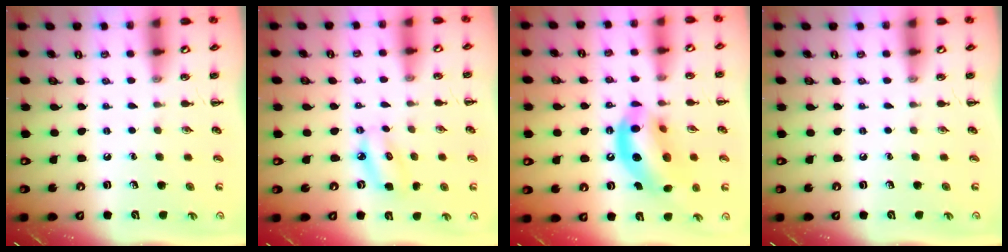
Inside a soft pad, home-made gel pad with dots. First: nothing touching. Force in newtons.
{"total": 6.0, "press": 5.9, "slide": 1.4}
{"total": 16.1, "press": 15.5, "slide": 4.4}
{"total": 0.0}